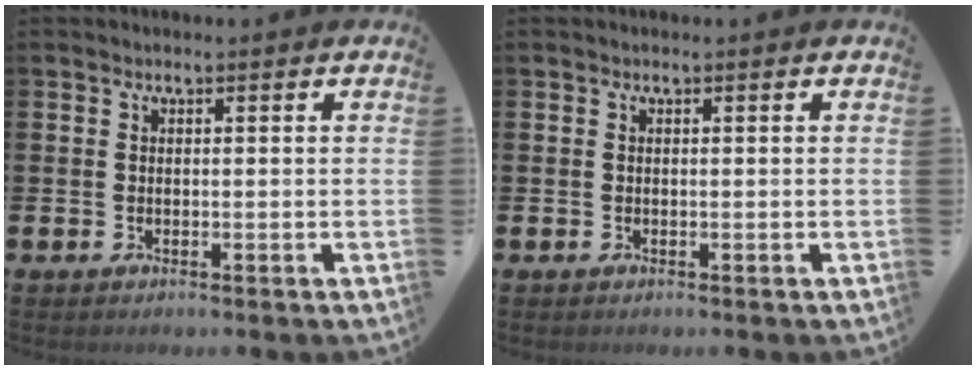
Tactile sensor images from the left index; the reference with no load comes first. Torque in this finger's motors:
{"motor_torque": [0.00, 0.00, 0.00, 0.01]}